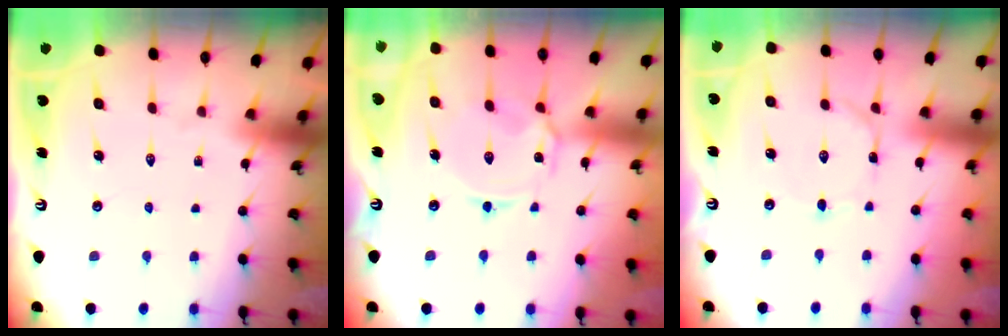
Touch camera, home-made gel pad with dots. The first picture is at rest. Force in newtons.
{"total": 4.8, "press": 4.7, "slide": 0.5}
{"total": 0.6, "press": 0.6, "slide": 0.0}